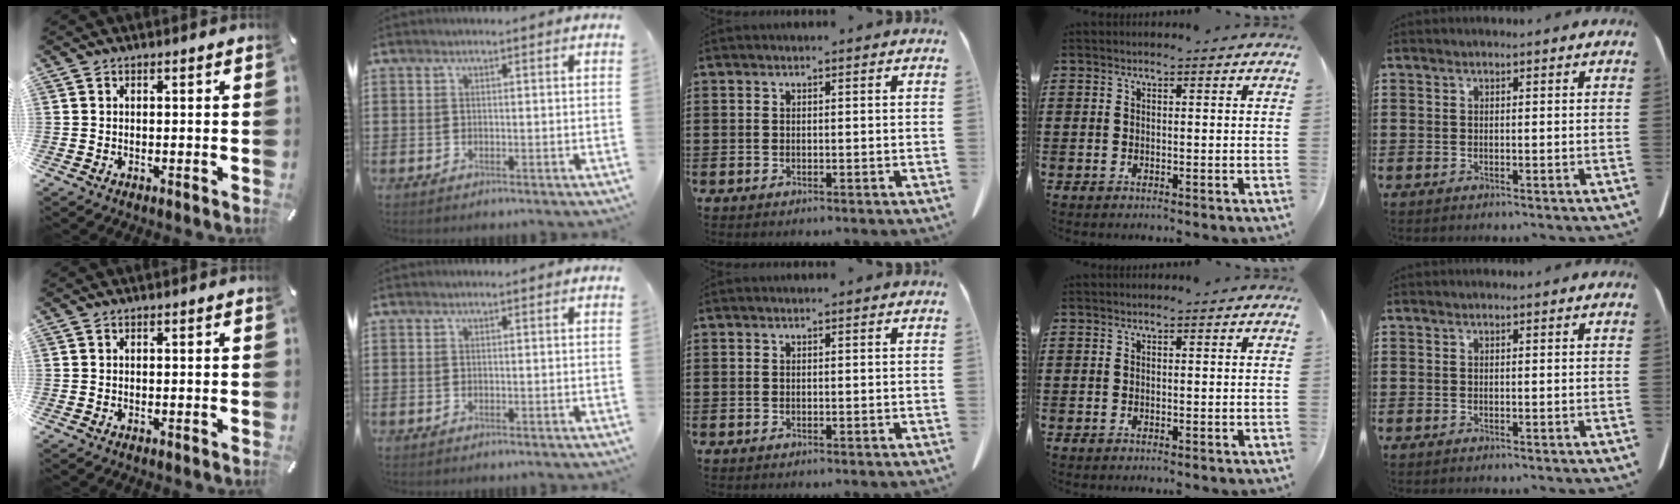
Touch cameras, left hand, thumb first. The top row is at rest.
{}